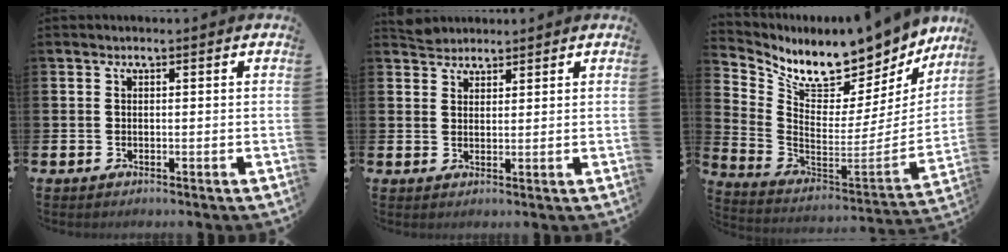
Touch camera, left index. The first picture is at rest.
{"total": 2.7, "force": [2.6, 0.7, -0.3], "torque": [0.014, -0.008, 0.047]}
{"total": 9.3, "force": [8.5, 2.8, 2.5], "torque": [-0.084, -0.077, 0.143]}